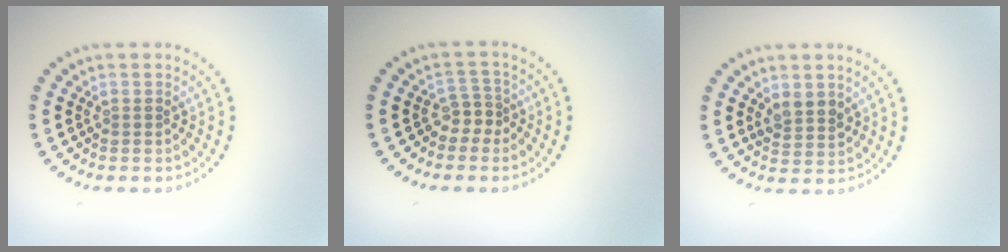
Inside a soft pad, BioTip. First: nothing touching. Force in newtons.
{"total": 1.8, "press": 1.2, "slide": 1.3}
{"total": 2.1, "press": 1.9, "slide": 1.0}